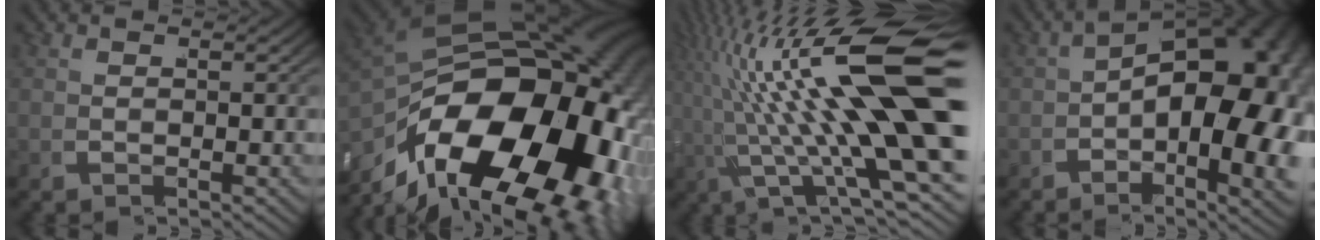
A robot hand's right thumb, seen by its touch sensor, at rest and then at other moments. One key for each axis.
{"total": 32.4, "fx": -1.3, "fy": 20.1, "fz": 25.4, "tx": -0.394, "ty": -0.060, "tz": 0.007}
{"total": 12.5, "fx": 0.6, "fy": 3.9, "fz": 11.9, "tx": -0.193, "ty": -0.002, "tz": 0.016}
{"total": 18.0, "fx": -0.2, "fy": 11.0, "fz": 14.3, "tx": -0.179, "ty": -0.017, "tz": -0.005}